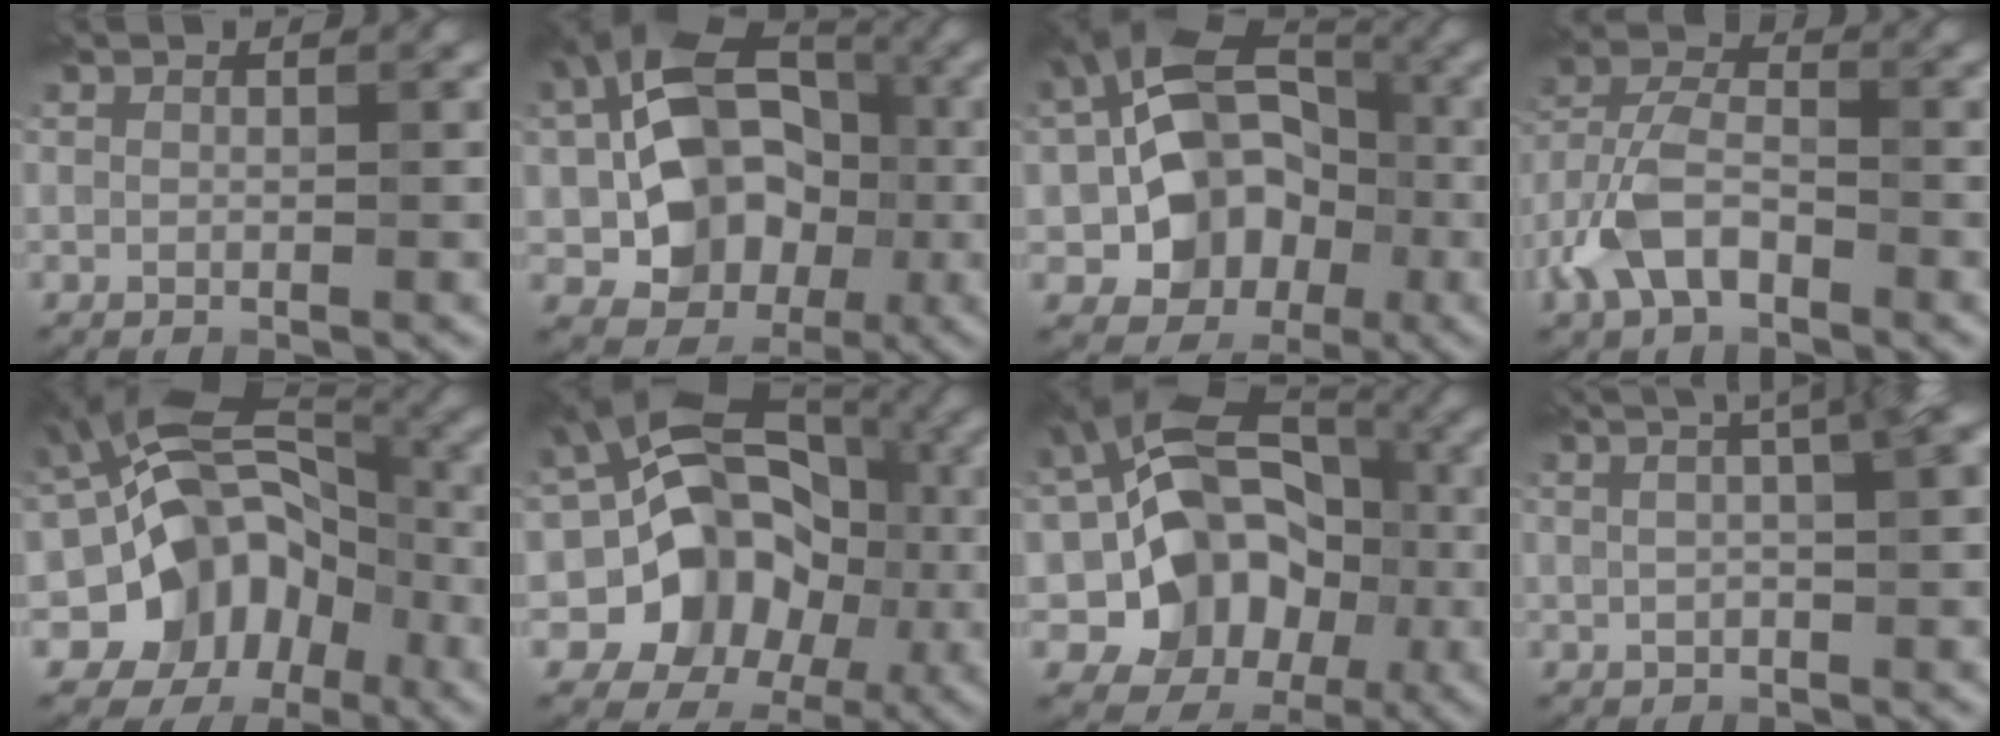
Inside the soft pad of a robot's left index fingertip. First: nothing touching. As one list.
[{"total": 12.3, "force": [-1.2, 9.4, 7.9], "torque": [-0.105, 0.006, -0.035]}, {"total": 11.4, "force": [-1.7, 8.8, 7.0], "torque": [-0.087, 0.006, -0.049]}, {"total": 5.2, "force": [-2.7, 3.0, 3.3], "torque": [-0.073, 0.010, -0.064]}, {"total": 12.0, "force": [-3.4, 9.3, 6.7], "torque": [-0.083, 0.012, -0.076]}, {"total": 12.9, "force": [-1.4, 10.5, 7.4], "torque": [-0.090, 0.000, -0.043]}, {"total": 12.8, "force": [-1.3, 10.2, 7.5], "torque": [-0.099, 0.009, -0.033]}, {"total": 8.7, "force": [3.9, 3.5, 6.9], "torque": [-0.040, 0.051, 0.027]}]